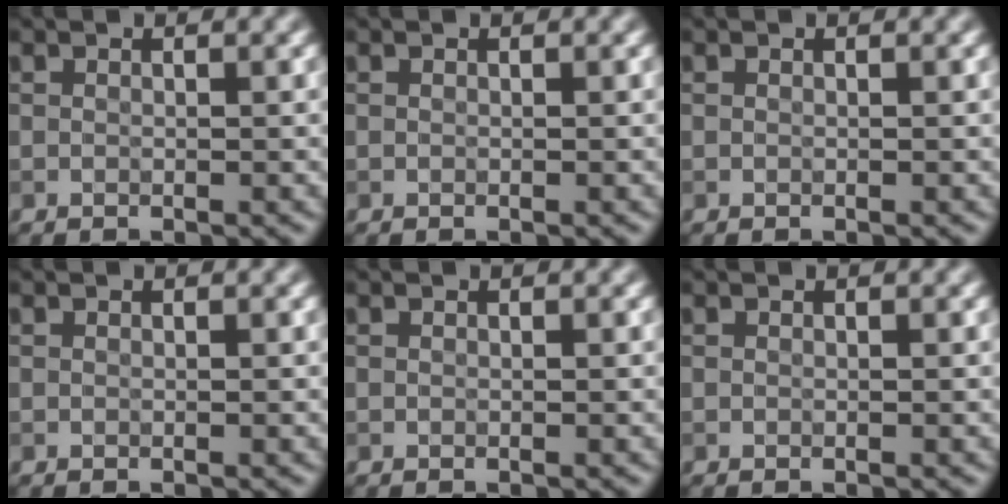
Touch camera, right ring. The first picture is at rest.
{"total": 0.0}
{"total": 0.0}
{"total": 0.0}
{"total": 0.0}
{"total": 0.0}